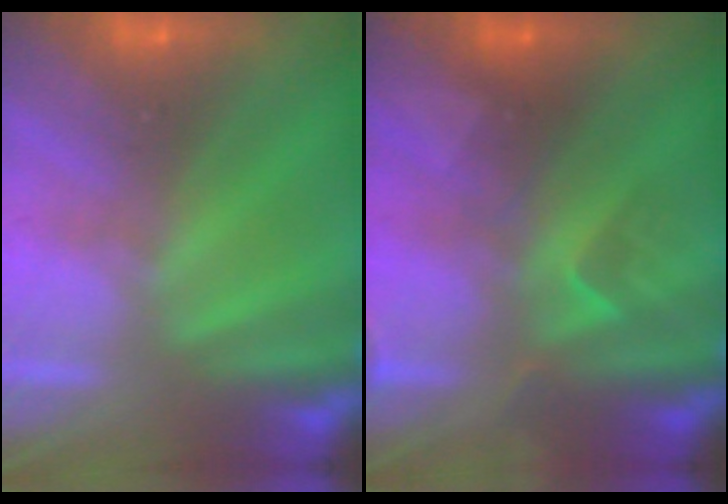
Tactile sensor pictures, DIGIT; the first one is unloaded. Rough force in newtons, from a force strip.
{"total": 2.4}